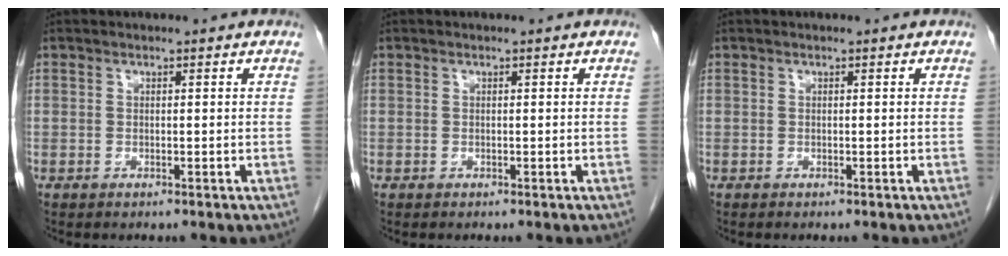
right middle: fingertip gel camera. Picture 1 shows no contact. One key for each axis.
{"total": 0.0}
{"total": 0.0}